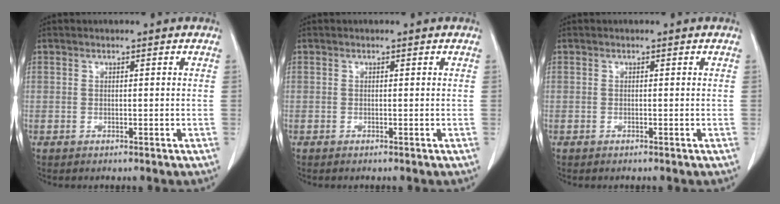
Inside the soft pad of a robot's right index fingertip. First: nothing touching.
{"total": 0.0}
{"total": 0.0}